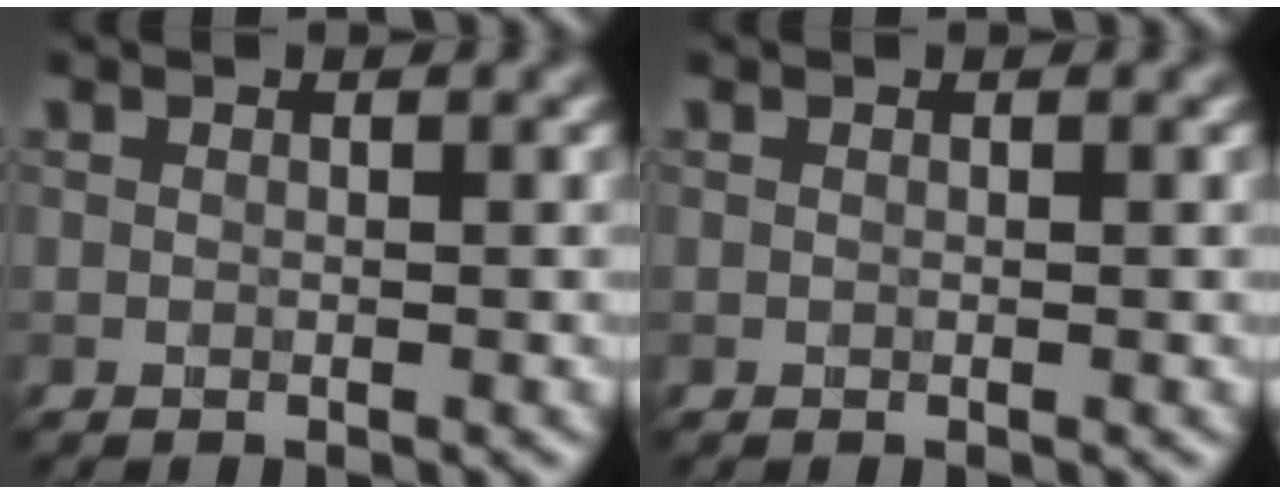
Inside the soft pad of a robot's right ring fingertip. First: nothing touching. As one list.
[{"total": 0.0}]